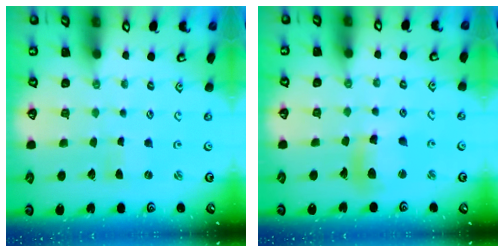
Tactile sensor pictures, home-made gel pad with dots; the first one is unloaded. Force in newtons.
{"total": 12.3, "press": 12.2, "slide": 1.8}